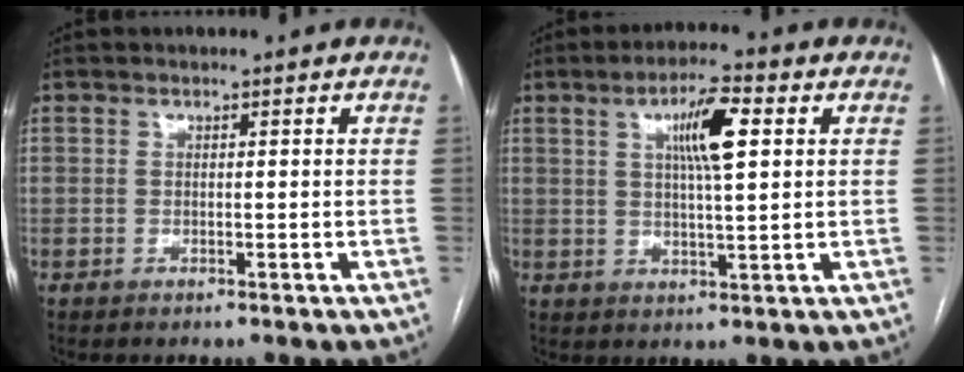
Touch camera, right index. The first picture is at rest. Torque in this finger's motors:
{"motor_torque": [0.49, 0.04, 0.22, 0.13]}